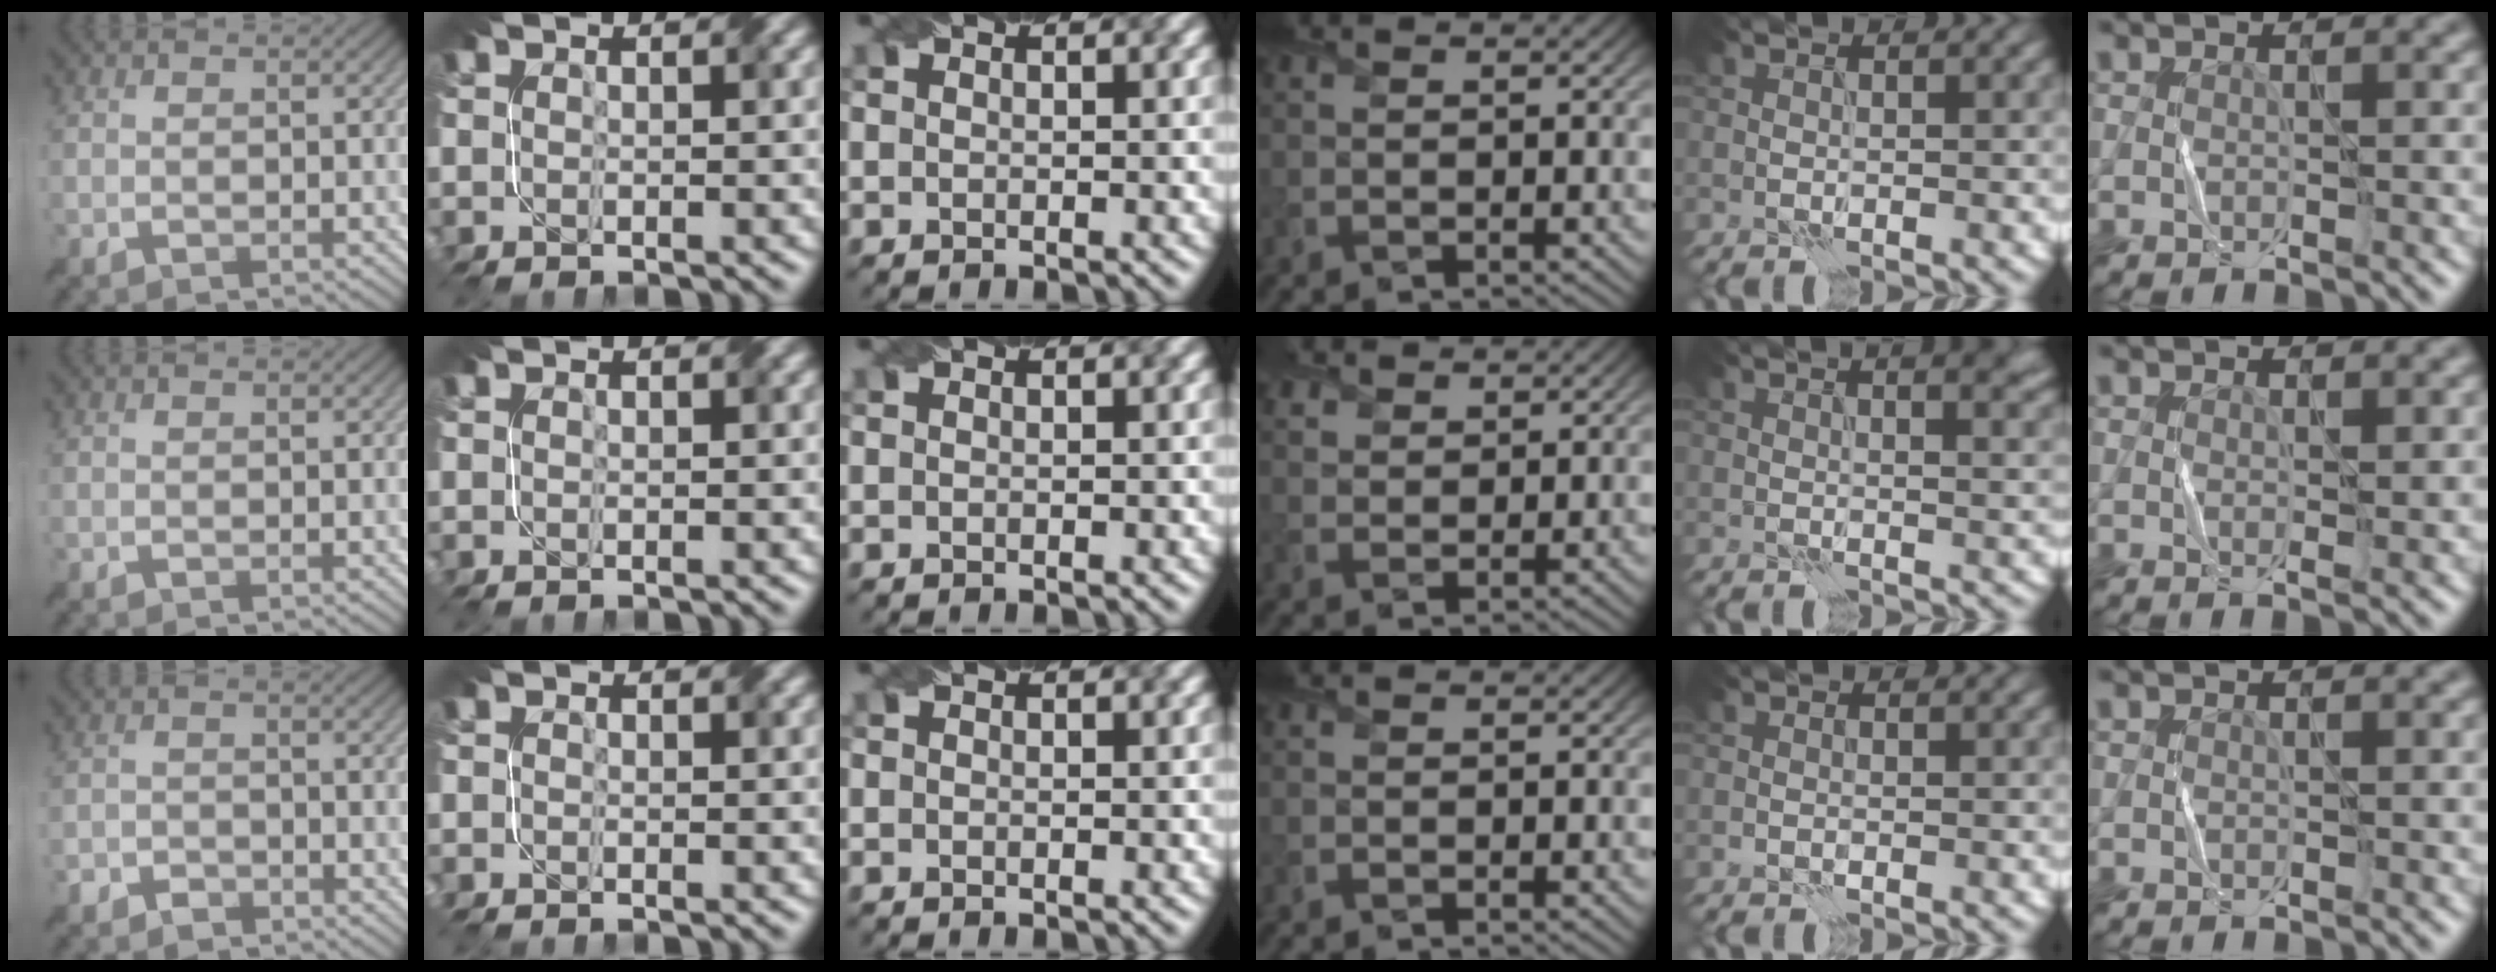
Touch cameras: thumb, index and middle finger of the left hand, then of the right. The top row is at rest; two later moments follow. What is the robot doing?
{"motion": "fold", "object": "bubble wrap"}